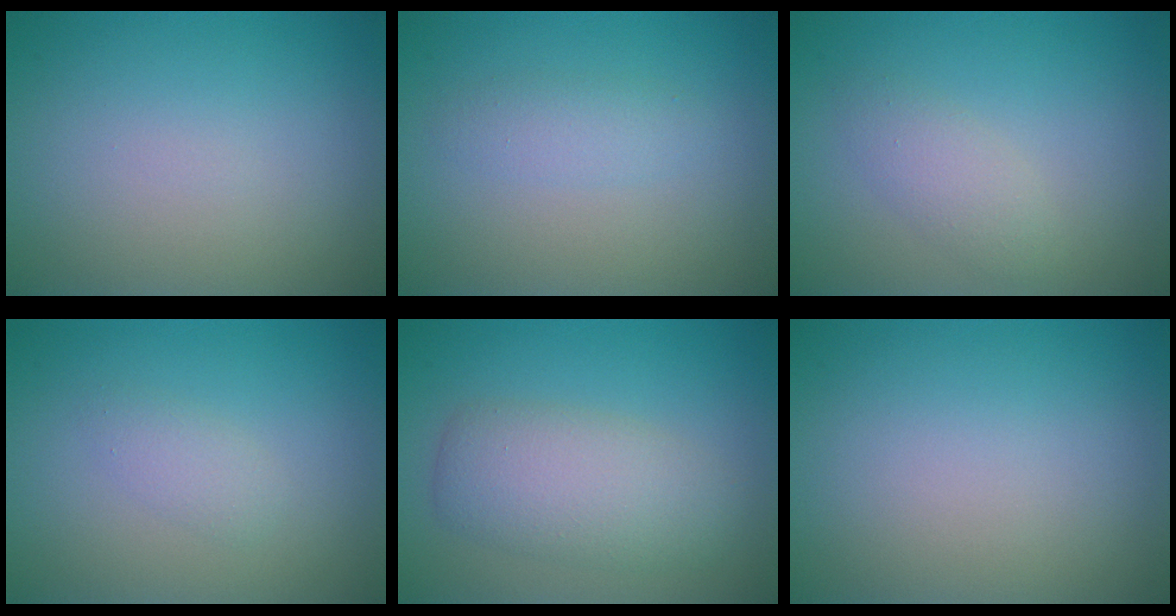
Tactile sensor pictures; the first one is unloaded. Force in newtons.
{"total": 1.6, "press": 1.6, "slide": 0.1}
{"total": 2.0, "press": 2.0, "slide": 0.2}
{"total": 1.3, "press": 1.3, "slide": 0.0}
{"total": 4.9, "press": 4.9, "slide": 0.1}
{"total": 0.0}